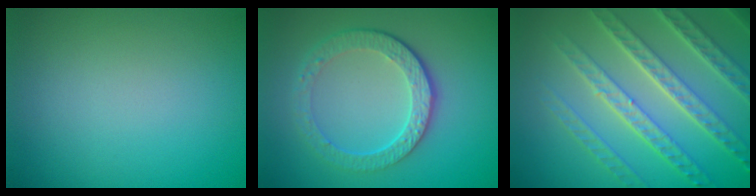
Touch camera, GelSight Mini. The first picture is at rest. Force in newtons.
{"total": 4.8, "press": 3.4, "slide": 3.3}
{"total": 7.6, "press": 5.5, "slide": 5.2}